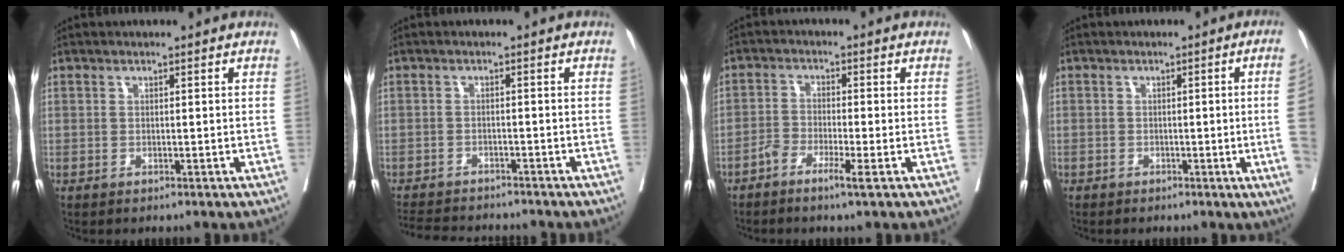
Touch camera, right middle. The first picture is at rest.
{"total": 9.9, "force": [-9.1, 2.1, 3.2], "torque": [-0.059, -0.007, -0.127]}
{"total": 3.8, "force": [-2.4, 0.2, 3.0], "torque": [-0.059, -0.002, -0.051]}
{"total": 5.5, "force": [-0.9, -1.8, 5.1], "torque": [-0.051, -0.011, -0.015]}